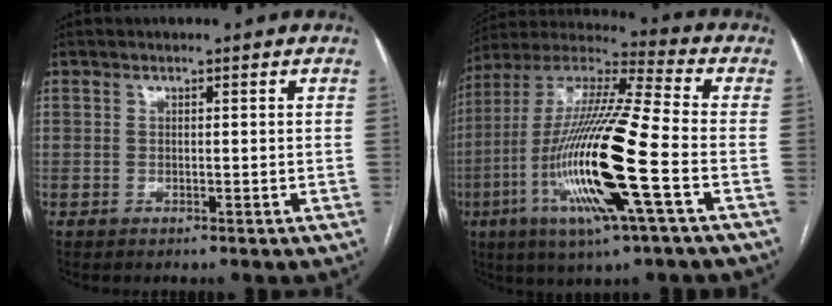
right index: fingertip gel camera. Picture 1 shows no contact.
{"total": 21.4, "force": [-5.9, 1.1, 20.5], "torque": [-0.435, -0.023, -0.117]}